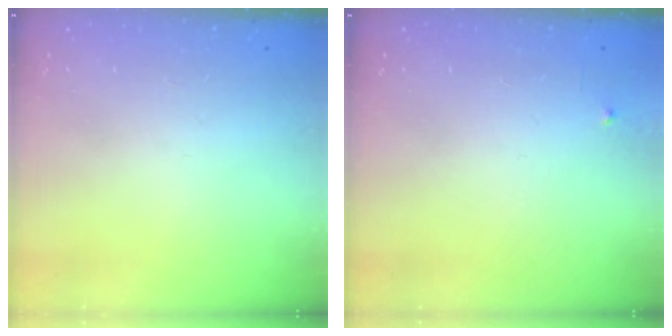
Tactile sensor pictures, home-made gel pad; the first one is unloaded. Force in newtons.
{"total": 2.4, "press": 2.3, "slide": 0.4}